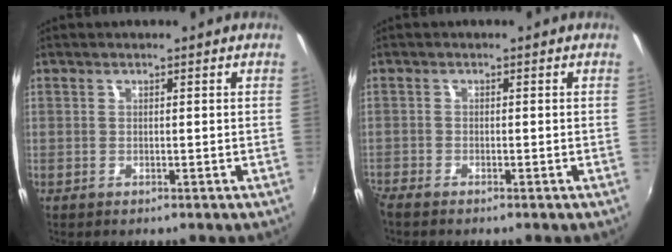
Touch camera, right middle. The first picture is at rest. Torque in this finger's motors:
{"motor_torque": [1.08, -1.06, 0.54, 0.21]}